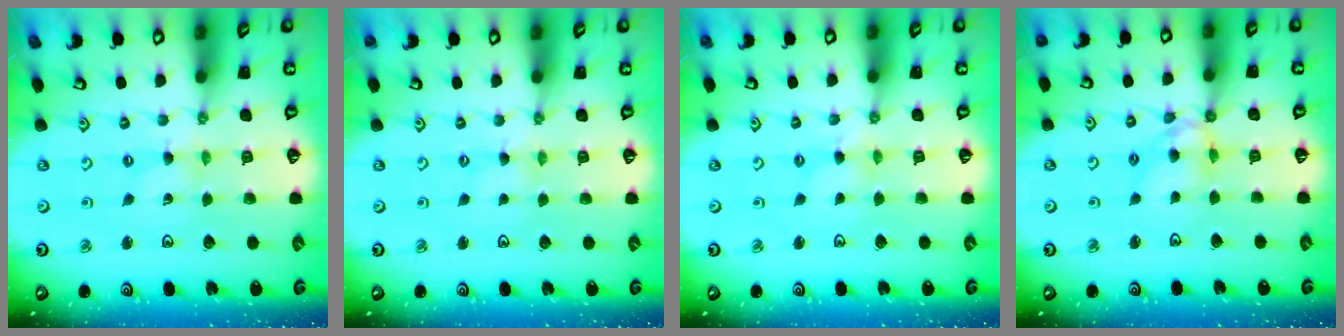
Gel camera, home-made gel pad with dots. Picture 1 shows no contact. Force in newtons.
{"total": 1.7, "press": 1.7, "slide": 0.3}
{"total": 1.9, "press": 1.9, "slide": 0.3}
{"total": 9.7, "press": 9.7, "slide": 0.8}